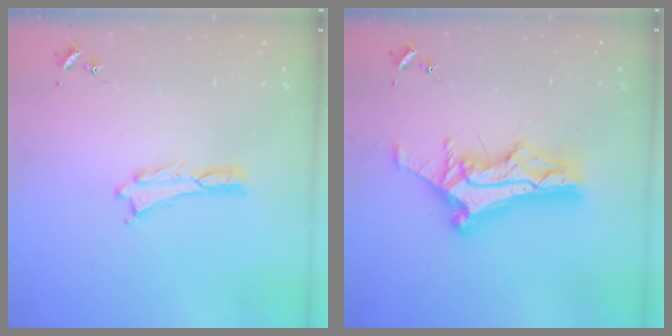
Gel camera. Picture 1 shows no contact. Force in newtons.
{"total": 11.5, "press": 11.5, "slide": 0.8}